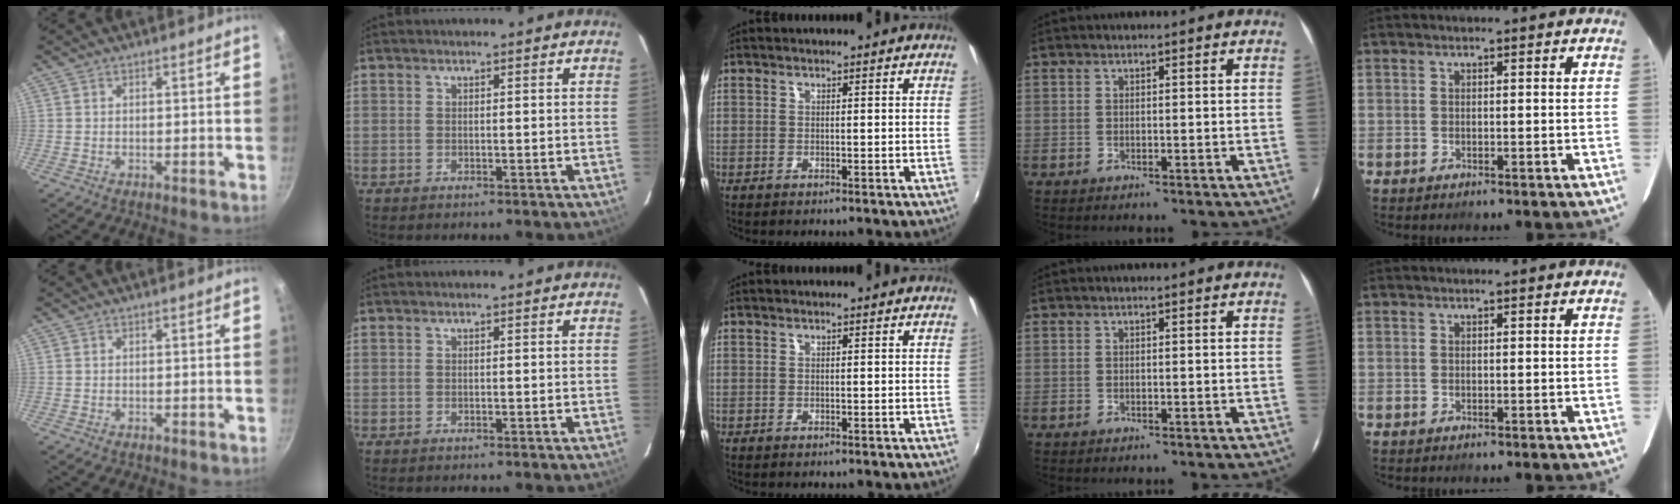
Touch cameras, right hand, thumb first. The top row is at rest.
{}